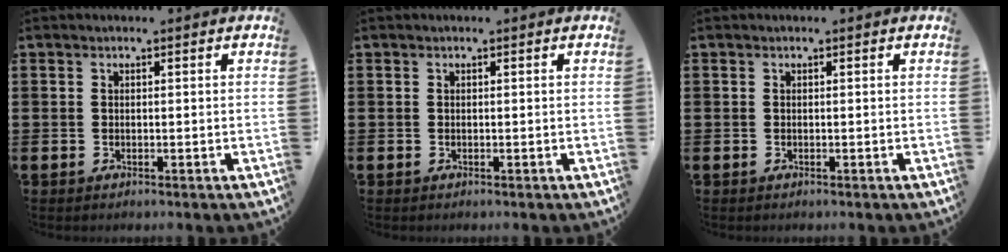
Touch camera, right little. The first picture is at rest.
{"total": 0.0}
{"total": 0.0}